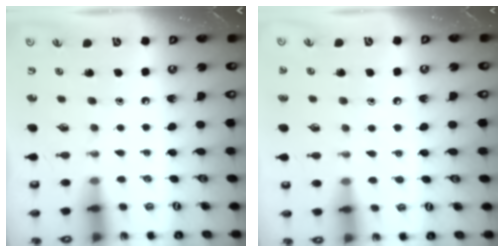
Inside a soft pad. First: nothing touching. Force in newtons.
{"total": 7.0, "press": 7.0, "slide": 0.9}